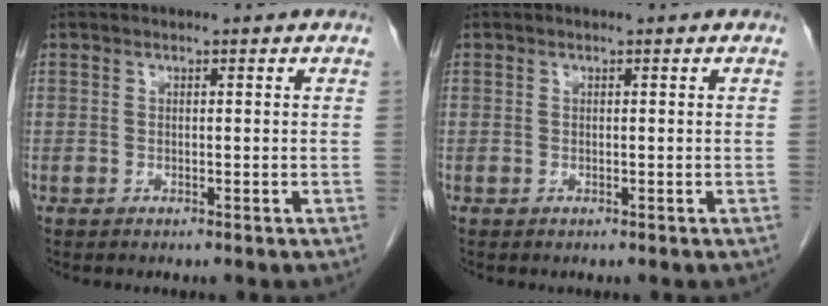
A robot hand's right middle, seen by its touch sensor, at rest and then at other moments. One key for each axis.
{"total": 0.0}